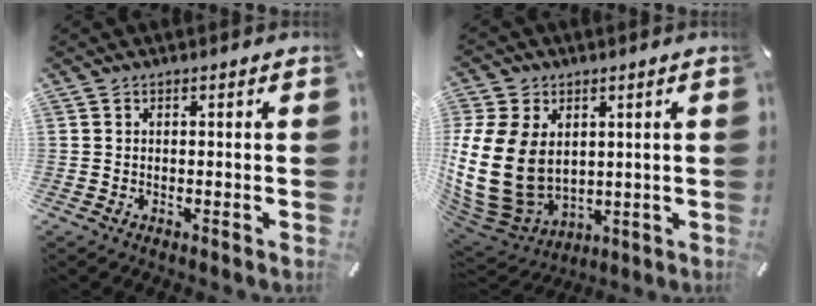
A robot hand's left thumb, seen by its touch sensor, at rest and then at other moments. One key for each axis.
{"total": 18.9, "fx": 1.3, "fy": 14.9, "fz": 11.6, "tx": -0.261, "ty": -0.016, "tz": 0.034}